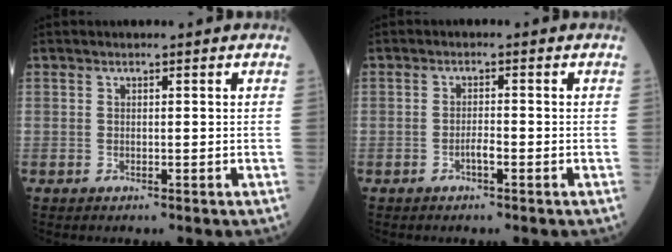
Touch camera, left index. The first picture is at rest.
{"total": 1.6, "force": [-0.9, 0.2, 1.3], "torque": [-0.023, 0.001, -0.018]}